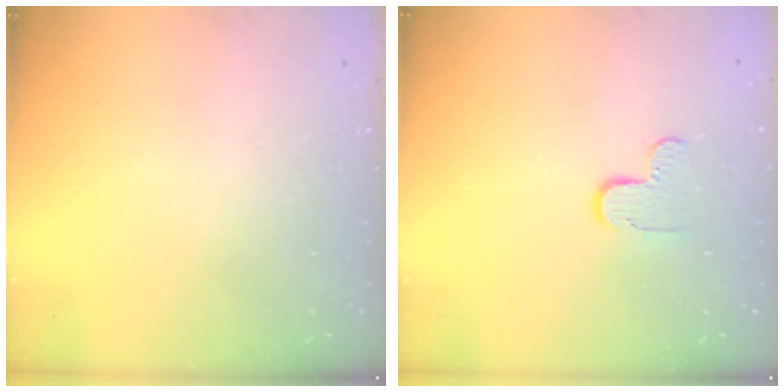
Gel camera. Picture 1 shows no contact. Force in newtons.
{"total": 5.2, "press": 5.2, "slide": 0.5}